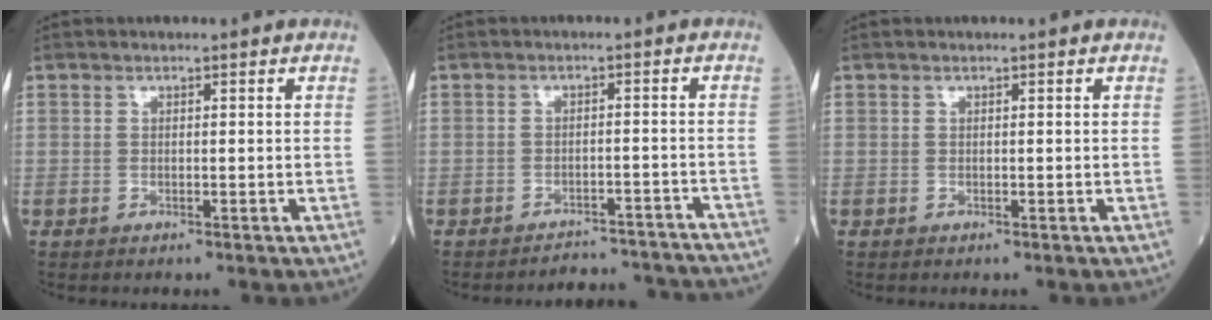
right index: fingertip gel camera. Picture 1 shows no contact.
{"total": 10.6, "force": [-10.5, 1.4, 0.5], "torque": [0.010, 0.016, -0.117]}
{"total": 0.0}